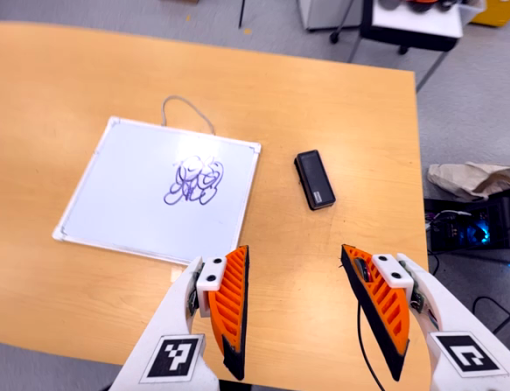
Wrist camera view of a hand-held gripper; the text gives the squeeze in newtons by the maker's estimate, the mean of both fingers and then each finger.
{"total": 0.0}